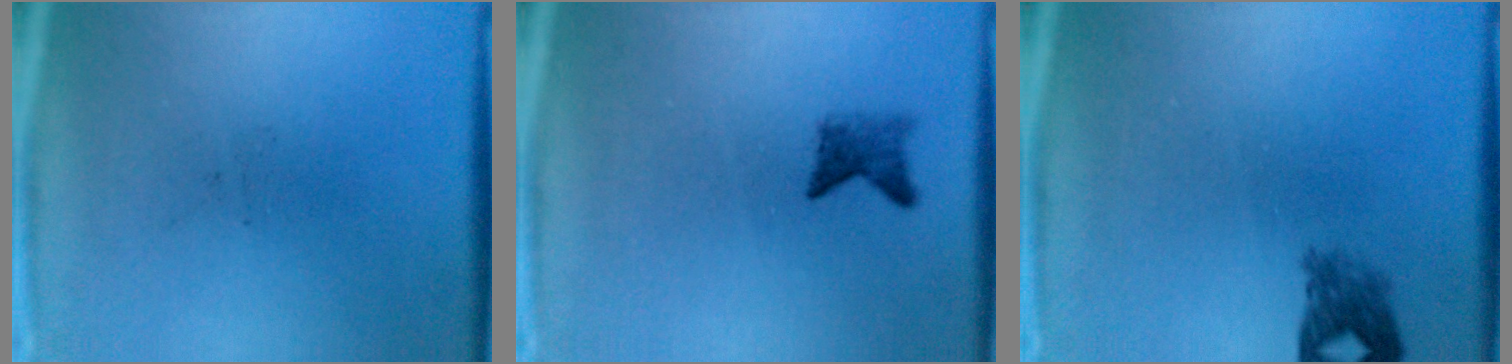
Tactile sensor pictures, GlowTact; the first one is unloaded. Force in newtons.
{"total": 2.0}
{"total": 2.4}